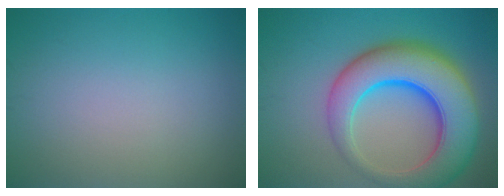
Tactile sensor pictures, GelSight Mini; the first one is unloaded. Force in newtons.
{"total": 11.2, "press": 11.1, "slide": 0.5}